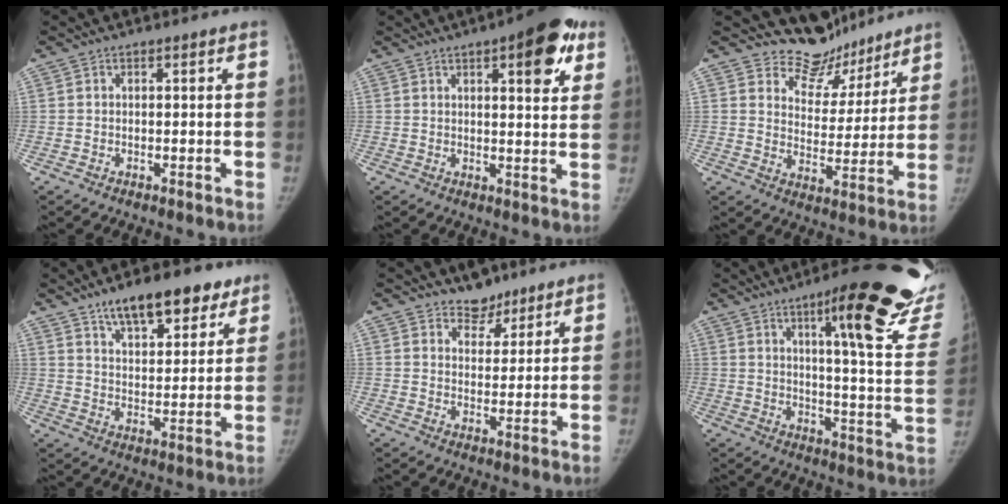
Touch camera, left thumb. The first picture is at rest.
{"total": 11.6, "force": [5.5, 4.0, 9.4], "torque": [-0.090, -0.014, 0.064]}
{"total": 10.5, "force": [9.5, 4.5, 0.1], "torque": [0.036, -0.083, 0.147]}
{"total": 14.4, "force": [9.6, 6.2, 8.7], "torque": [-0.085, -0.041, 0.149]}
{"total": 5.1, "force": [4.1, 2.8, 0.9], "torque": [0.016, -0.031, 0.065]}
{"total": 26.2, "force": [16.8, 4.6, 19.6], "torque": [-0.219, -0.091, 0.215]}